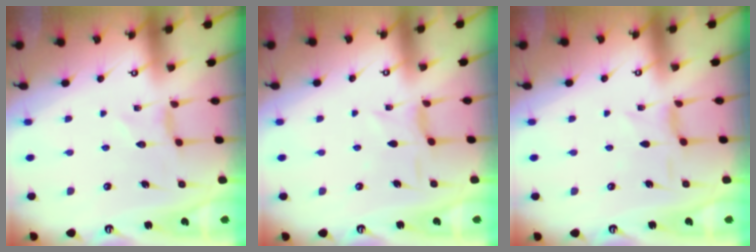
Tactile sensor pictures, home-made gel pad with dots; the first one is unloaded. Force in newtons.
{"total": 2.1, "press": 2.1, "slide": 0.6}
{"total": 3.1, "press": 3.1, "slide": 0.5}